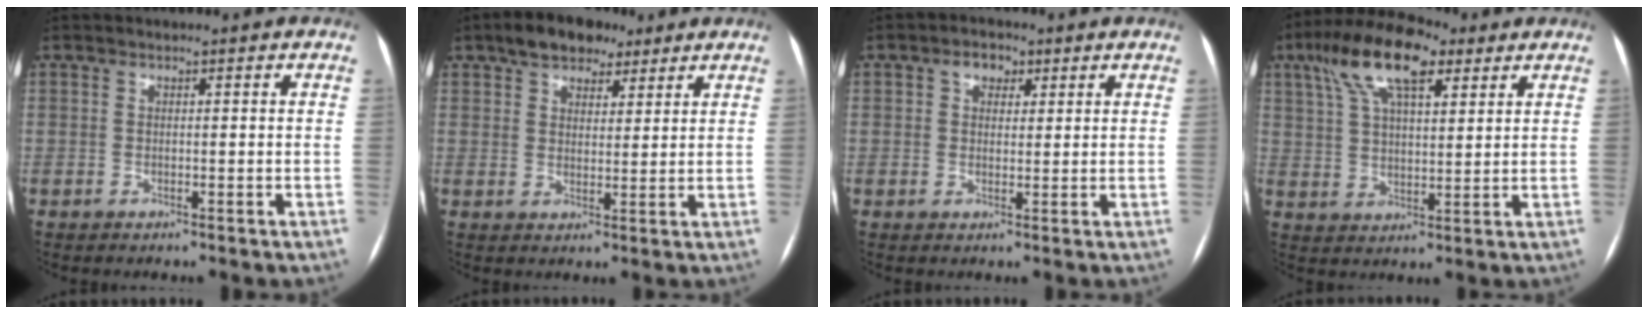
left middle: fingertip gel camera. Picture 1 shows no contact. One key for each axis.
{"total": 8.0, "fx": 5.4, "fy": 4.2, "fz": 4.0, "tx": -0.060, "ty": 0.021, "tz": 0.087}
{"total": 3.2, "fx": 1.6, "fy": 2.2, "fz": 1.7, "tx": -0.028, "ty": 0.014, "tz": 0.025}
{"total": 13.5, "fx": 7.4, "fy": 4.8, "fz": 10.2, "tx": -0.199, "ty": 0.037, "tz": 0.132}